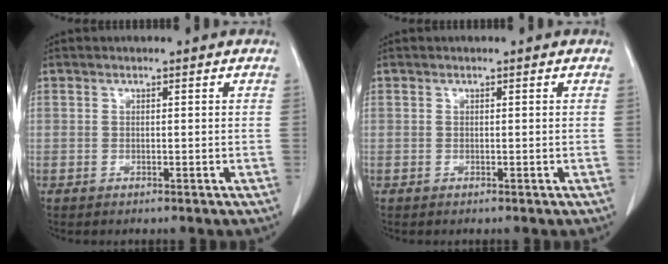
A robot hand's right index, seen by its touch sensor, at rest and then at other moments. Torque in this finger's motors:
{"motor_torque": [0.00, 0.00, 0.00, 0.00]}